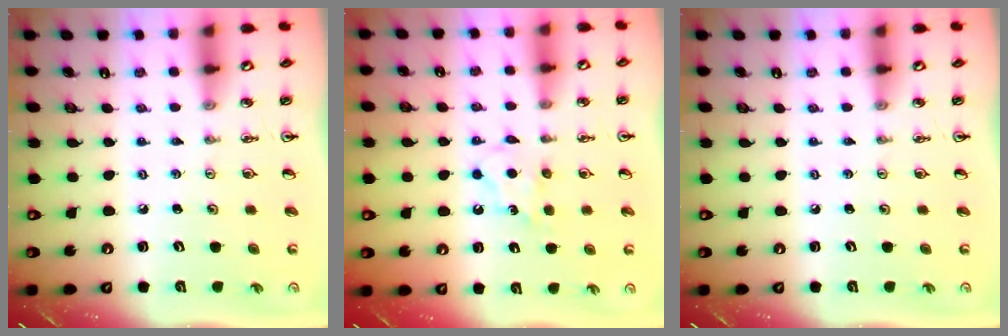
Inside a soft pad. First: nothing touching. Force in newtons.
{"total": 6.6, "press": 6.5, "slide": 1.4}
{"total": 0.0}